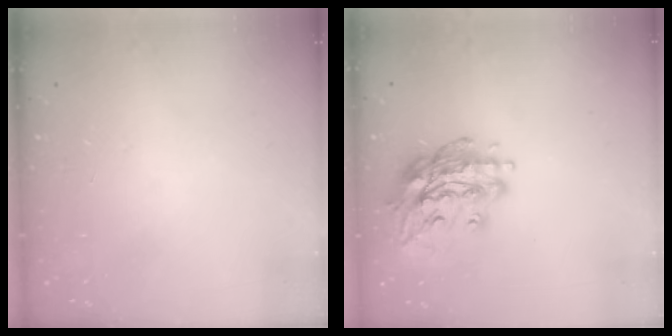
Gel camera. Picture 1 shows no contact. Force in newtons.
{"total": 15.3, "press": 15.3, "slide": 0.8}